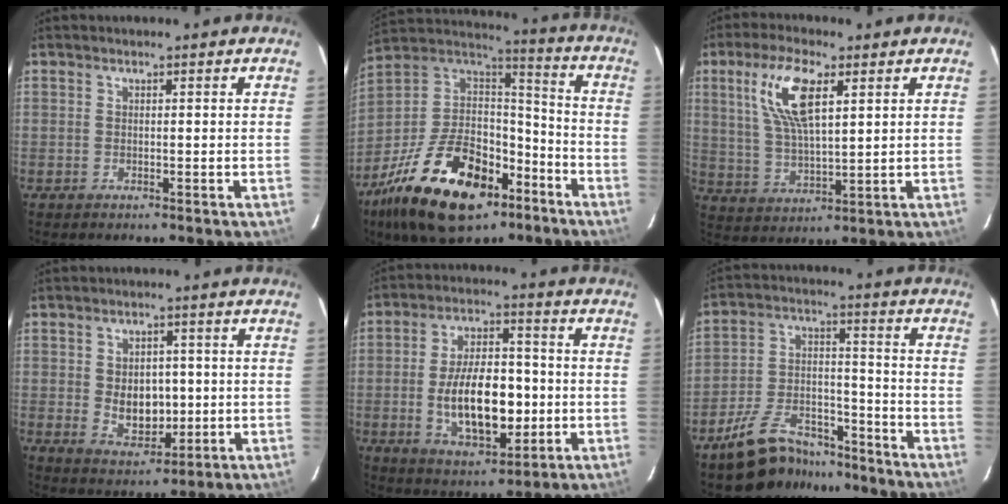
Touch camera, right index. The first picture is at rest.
{"total": 27.3, "force": [-15.5, 14.4, 17.3], "torque": [-0.343, 0.007, -0.251]}
{"total": 11.6, "force": [4.7, 3.9, 9.8], "torque": [-0.195, 0.010, 0.097]}
{"total": 7.9, "force": [-0.2, 5.6, 5.6], "torque": [-0.100, -0.002, 0.012]}
{"total": 15.6, "force": [-2.5, 7.5, 13.4], "torque": [-0.248, 0.003, -0.028]}
{"total": 13.6, "force": [-10.8, 6.1, 5.6], "torque": [-0.118, 0.027, -0.166]}